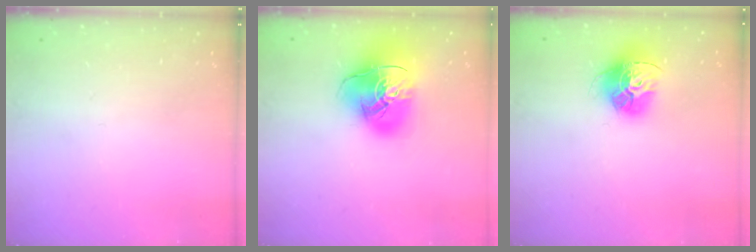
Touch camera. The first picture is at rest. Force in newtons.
{"total": 19.5, "press": 19.4, "slide": 2.3}
{"total": 14.8, "press": 14.8, "slide": 1.6}